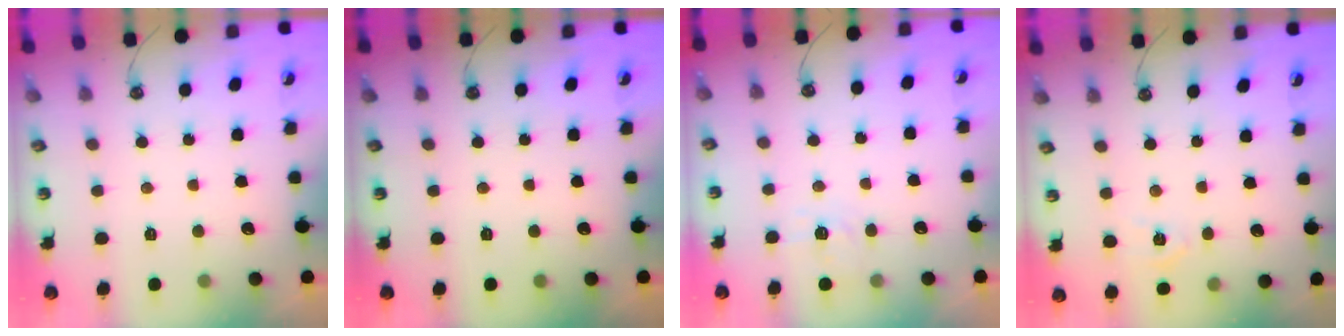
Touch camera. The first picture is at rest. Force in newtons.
{"total": 0.0}
{"total": 5.9, "press": 5.8, "slide": 0.7}
{"total": 4.6, "press": 4.5, "slide": 0.6}